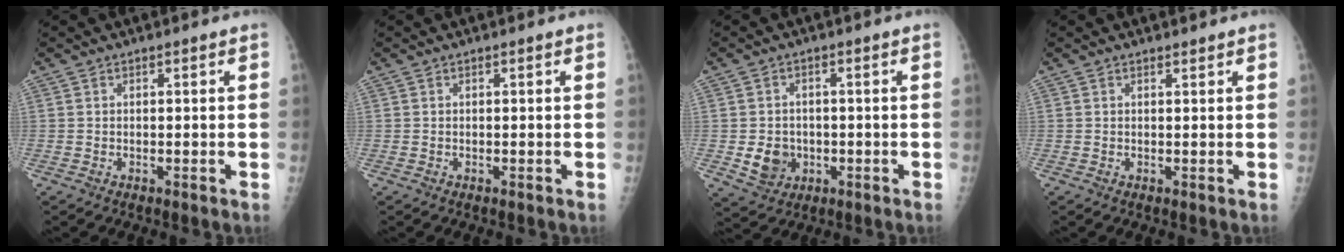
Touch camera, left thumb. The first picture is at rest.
{"total": 0.0}
{"total": 5.8, "force": [-1.0, 5.1, 2.6], "torque": [-0.022, 0.004, -0.007]}
{"total": 0.6, "force": [0.6, 0.1, 0.1], "torque": [-0.003, -0.005, 0.009]}